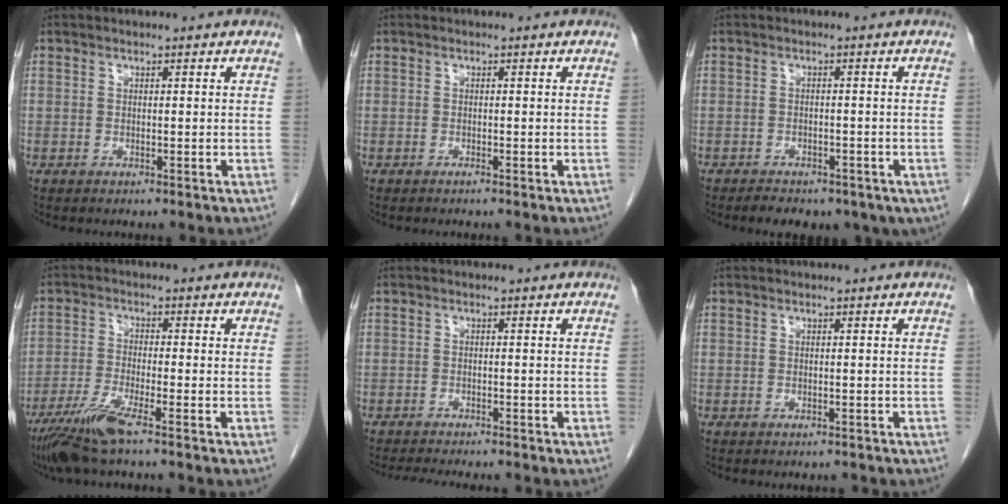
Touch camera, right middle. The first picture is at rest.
{"total": 0.0}
{"total": 8.4, "force": [-5.6, 4.6, 4.3], "torque": [-0.058, 0.008, -0.063]}
{"total": 7.0, "force": [-4.9, -0.2, 5.1], "torque": [-0.105, -0.023, -0.097]}
{"total": 8.3, "force": [-7.5, 1.2, 3.4], "torque": [-0.046, -0.011, -0.104]}
{"total": 1.3, "force": [-1.2, 0.4, 0.2], "torque": [-0.009, -0.001, -0.016]}